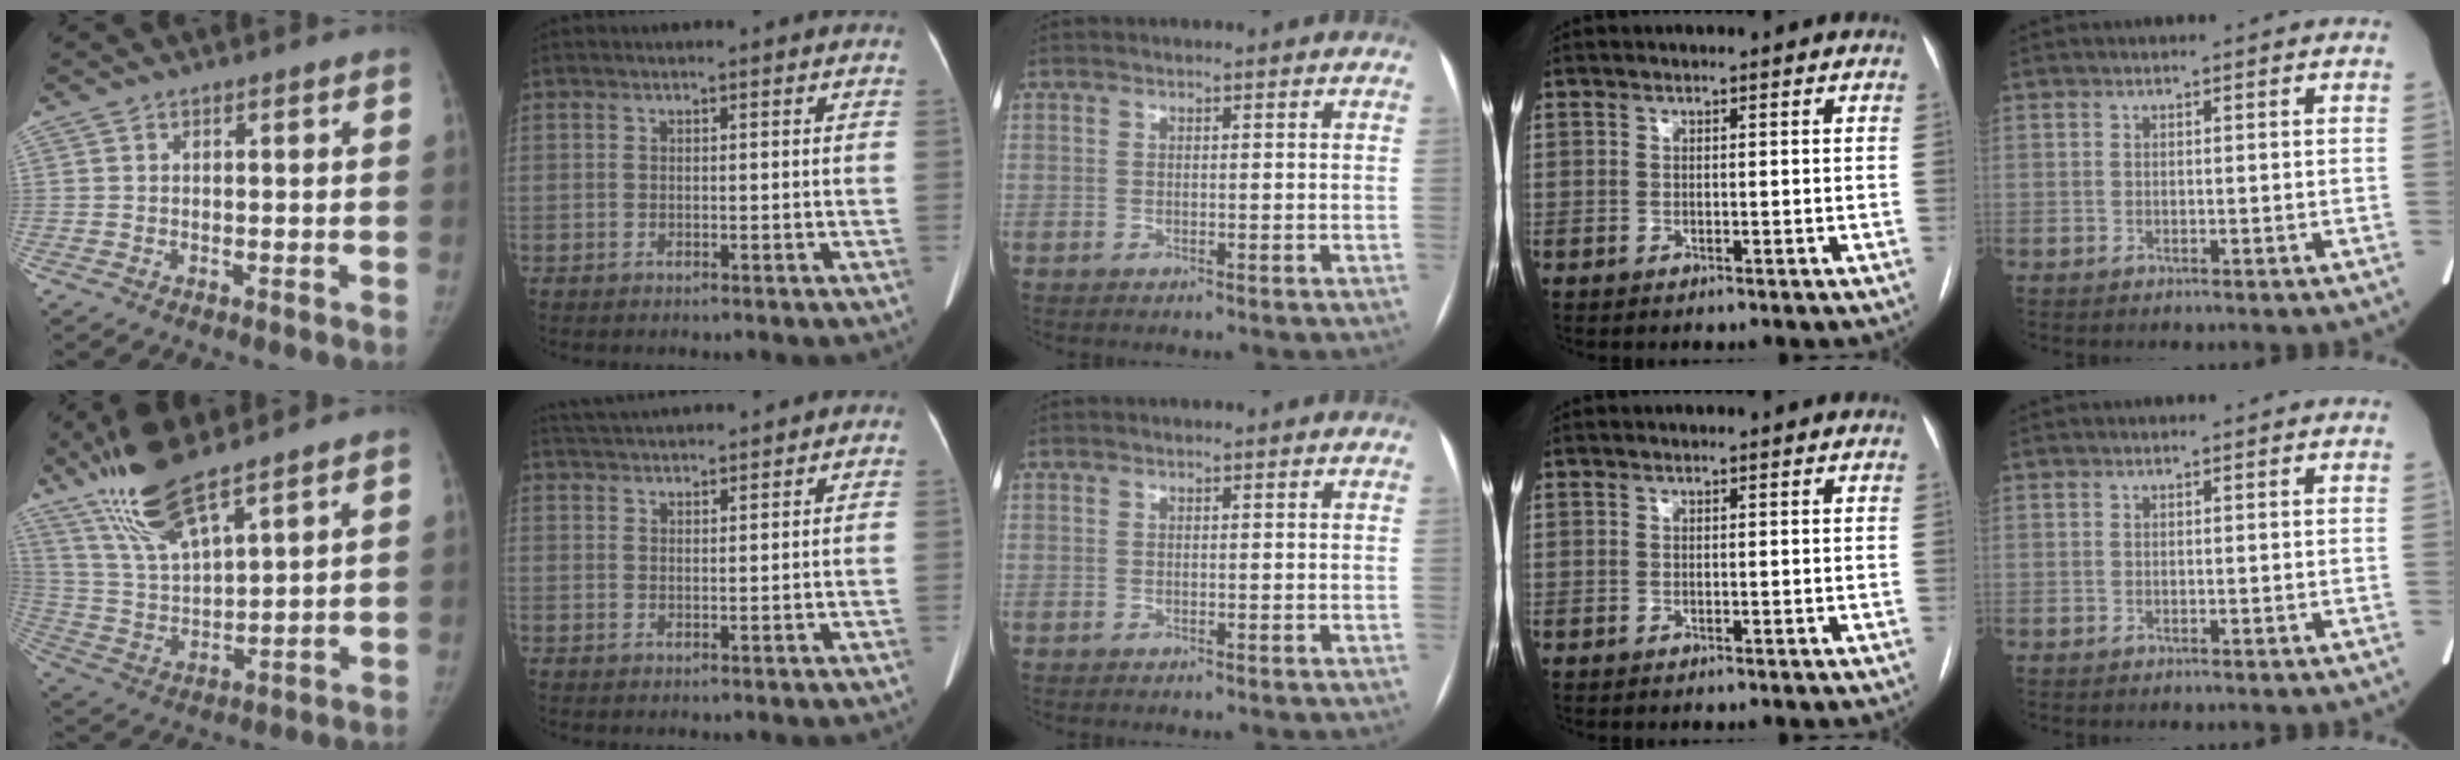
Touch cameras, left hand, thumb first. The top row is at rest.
{"thumb": {"total": 14.4, "force": [10.6, 3.2, 9.3], "torque": [-0.177, -0.044, 0.219]}, "index": {"total": 9.6, "force": [9.1, 0.4, 3.2], "torque": [-0.060, 0.025, 0.140]}}